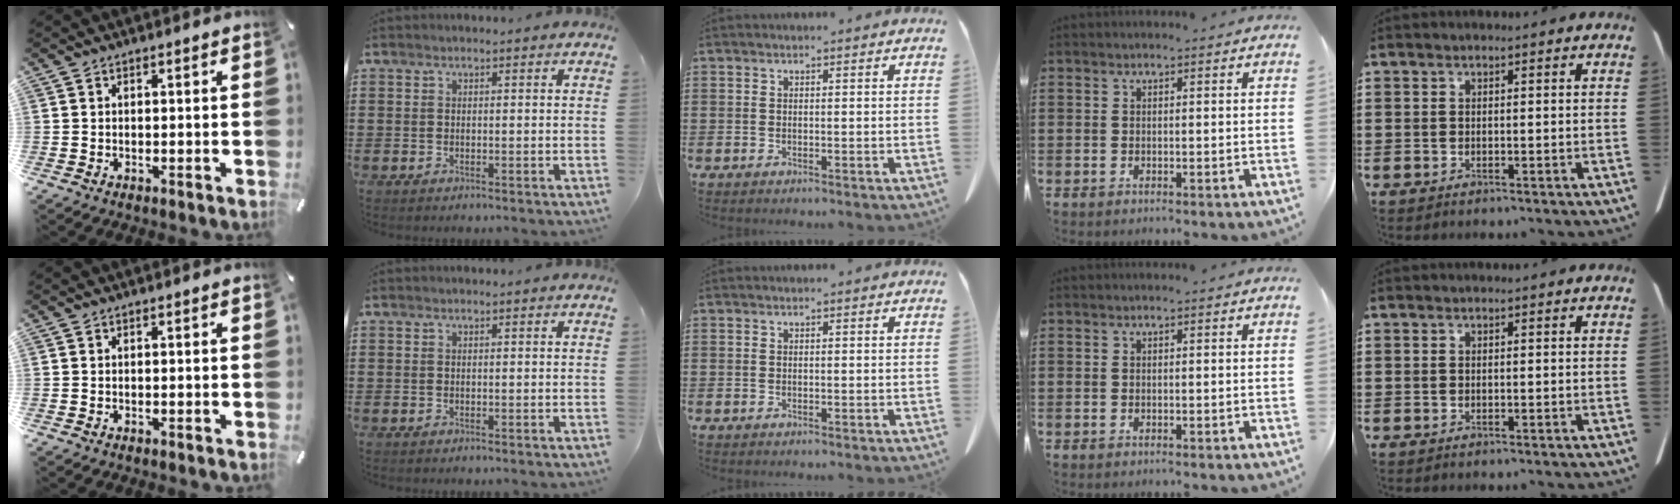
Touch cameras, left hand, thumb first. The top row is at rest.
{}